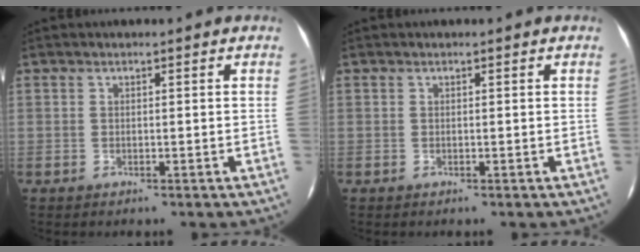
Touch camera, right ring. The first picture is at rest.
{"total": 0.0}